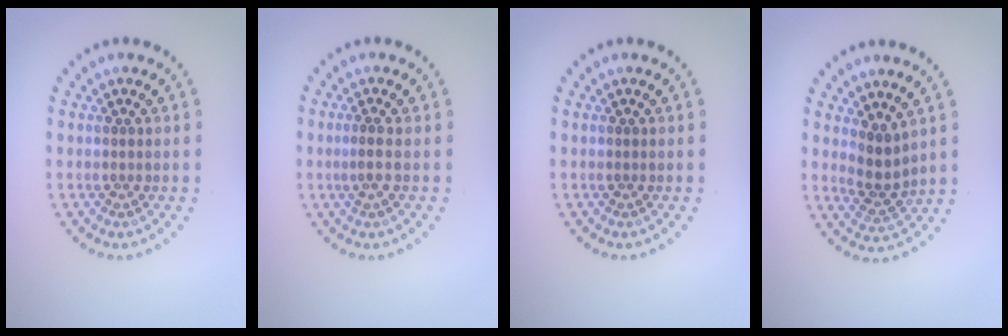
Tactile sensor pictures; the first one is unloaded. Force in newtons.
{"total": 1.3, "press": 1.0, "slide": 0.9}
{"total": 0.0}
{"total": 2.7, "press": 2.1, "slide": 1.6}